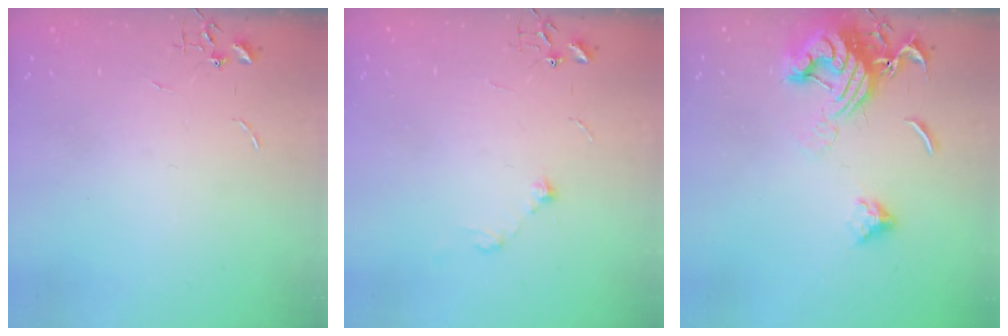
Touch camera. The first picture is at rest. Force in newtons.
{"total": 6.0, "press": 5.8, "slide": 1.2}
{"total": 14.3, "press": 14.2, "slide": 1.7}